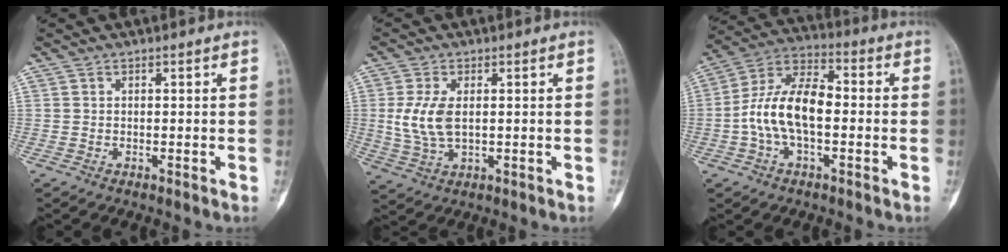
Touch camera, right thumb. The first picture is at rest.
{"total": 7.3, "force": [0.7, 3.9, 6.2], "torque": [-0.138, -0.004, 0.020]}
{"total": 13.2, "force": [-1.5, 6.9, 11.2], "torque": [-0.214, 0.042, -0.033]}